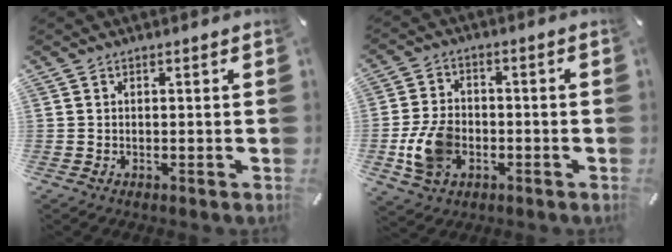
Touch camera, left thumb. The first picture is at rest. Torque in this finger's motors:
{"motor_torque": [1.36, 1.97, 0.90, 0.29, 0.10]}